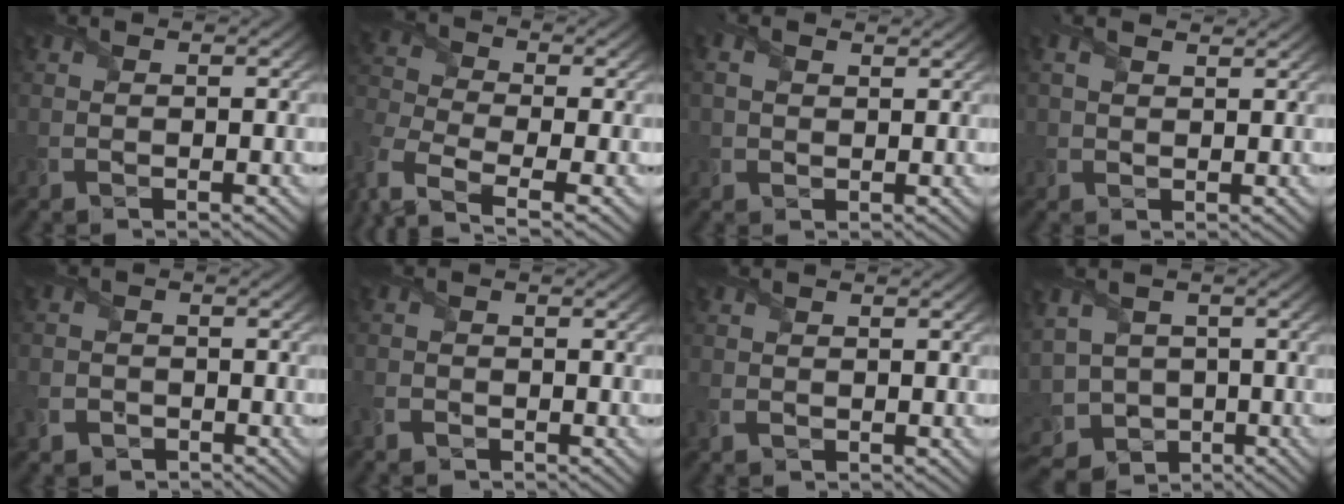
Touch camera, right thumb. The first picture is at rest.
{"total": 8.0, "force": [-4.6, 3.9, 5.2], "torque": [-0.140, -0.022, -0.107]}
{"total": 3.2, "force": [1.5, 2.0, 2.1], "torque": [-0.060, 0.006, 0.028]}
{"total": 3.8, "force": [2.4, 1.8, 2.5], "torque": [-0.067, 0.009, 0.049]}
{"total": 3.9, "force": [-2.5, 2.7, 1.2], "torque": [-0.031, -0.011, -0.055]}
{"total": 2.6, "force": [-2.1, 1.3, 0.7], "torque": [-0.026, -0.006, -0.051]}
{"total": 1.9, "force": [-1.0, 1.3, 0.9], "torque": [-0.030, -0.006, -0.023]}
{"total": 8.5, "force": [-2.7, 6.8, 4.4], "torque": [-0.130, -0.020, -0.053]}